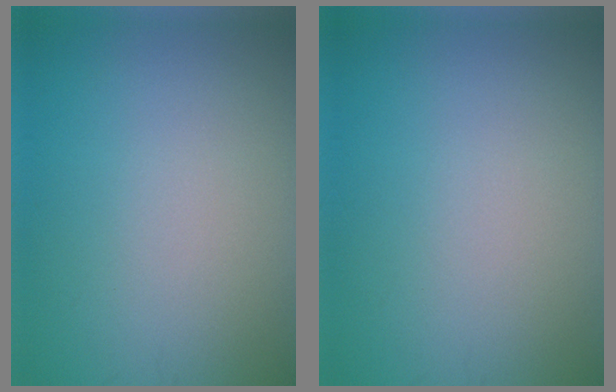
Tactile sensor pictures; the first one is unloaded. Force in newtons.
{"total": 0.0}